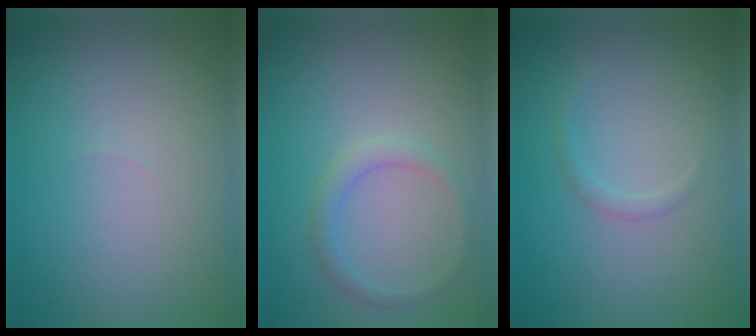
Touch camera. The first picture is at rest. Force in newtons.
{"total": 1.6, "press": 1.6, "slide": 0.2}
{"total": 0.8, "press": 0.8, "slide": 0.1}